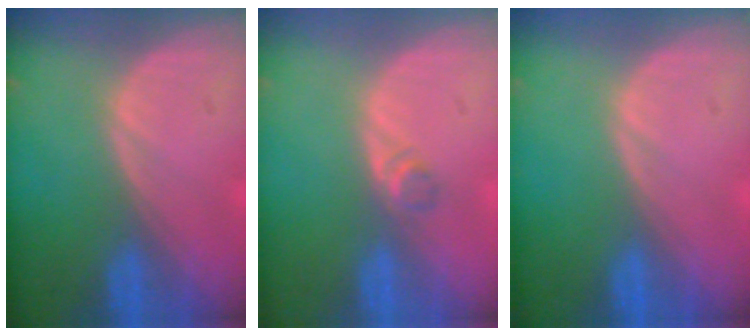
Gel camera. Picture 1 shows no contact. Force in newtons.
{"total": 1.6, "press": 1.4, "slide": 0.8}
{"total": 0.0}